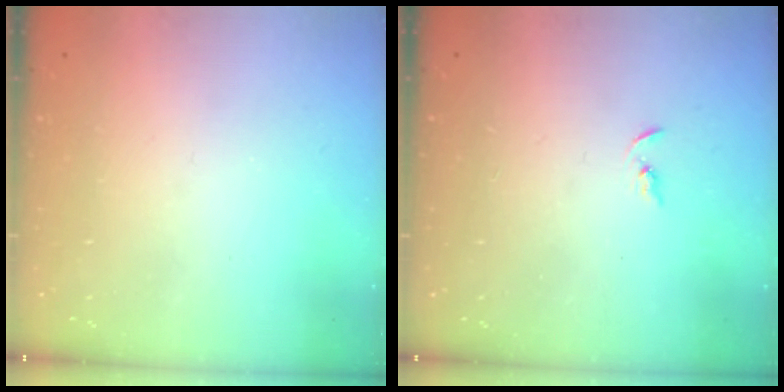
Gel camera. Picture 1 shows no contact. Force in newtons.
{"total": 2.4, "press": 2.3, "slide": 0.2}